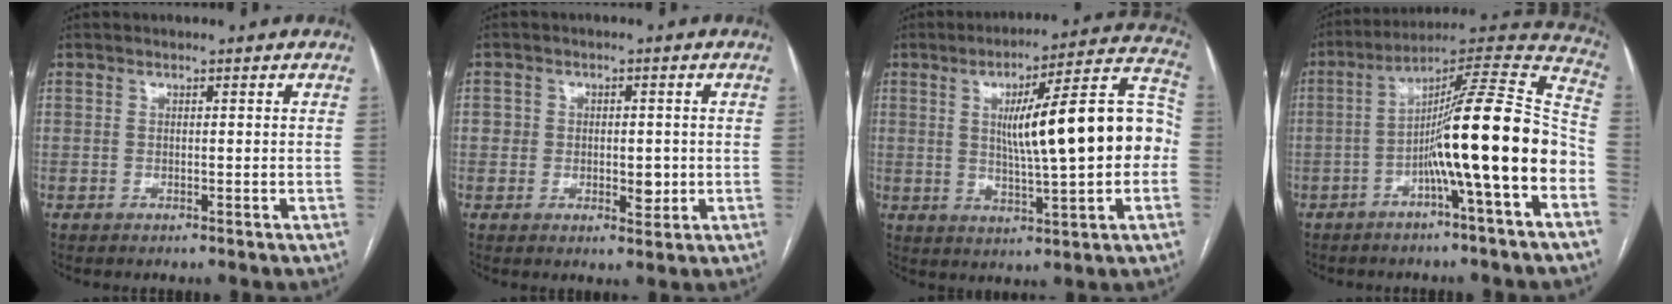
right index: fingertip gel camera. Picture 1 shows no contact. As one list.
[{"total": 4.4, "force": [-0.4, 3.2, 3.0], "torque": [-0.032, 0.005, 0.000]}, {"total": 18.3, "force": [0.7, 2.6, 18.2], "torque": [-0.265, 0.037, 0.010]}, {"total": 18.6, "force": [-4.9, -0.3, 17.9], "torque": [-0.277, 0.023, -0.086]}]